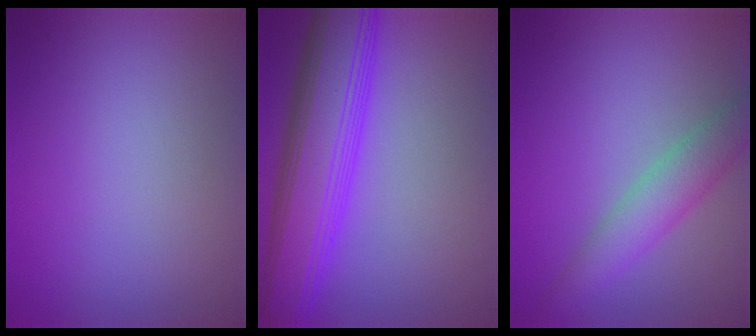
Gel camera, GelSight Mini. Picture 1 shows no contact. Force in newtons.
{"total": 9.3, "press": 9.3, "slide": 0.2}
{"total": 3.7, "press": 3.7, "slide": 0.1}